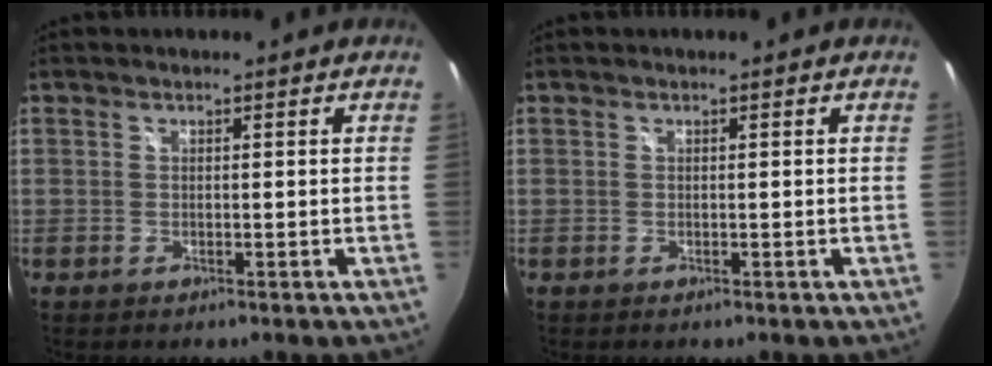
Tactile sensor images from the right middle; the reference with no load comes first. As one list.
[{"total": 0.0}]